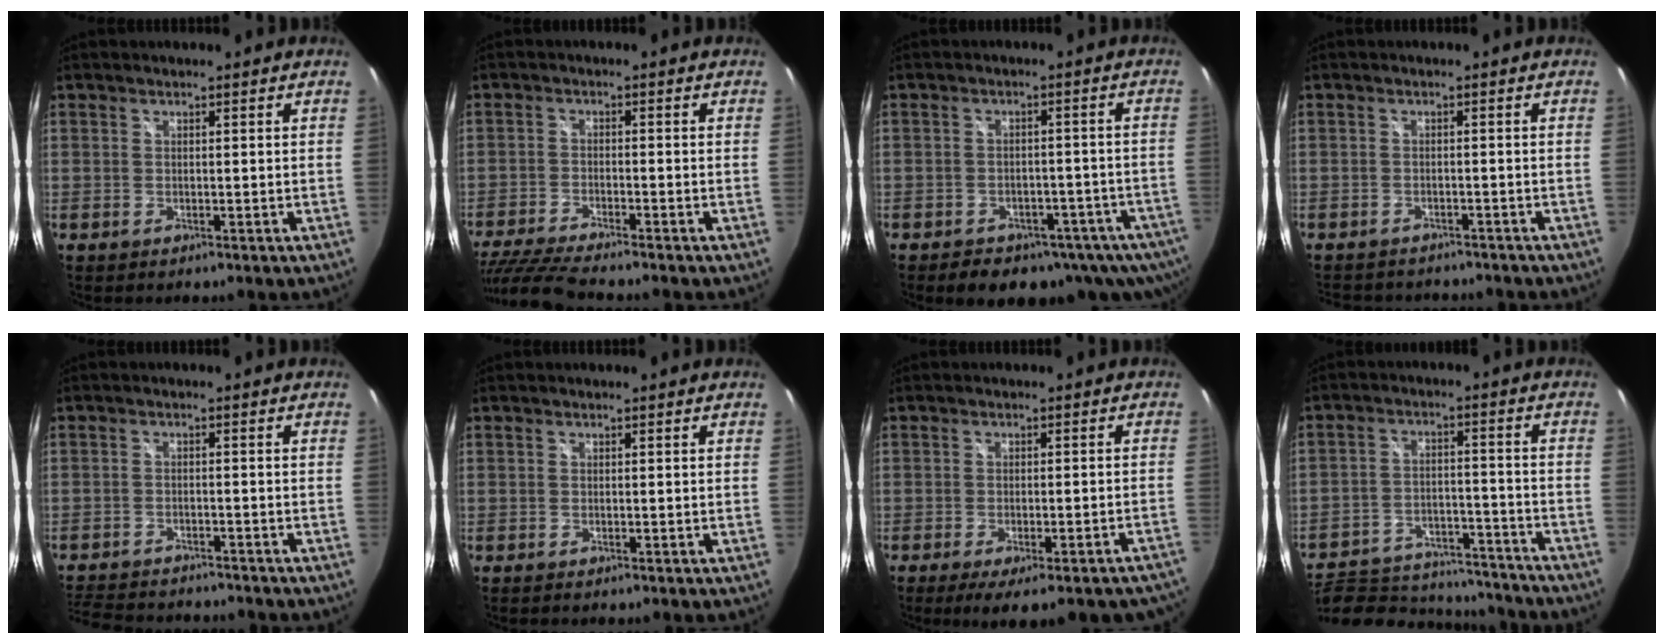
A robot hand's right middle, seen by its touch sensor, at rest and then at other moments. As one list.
[{"total": 10.0, "force": [-9.0, 0.0, 4.3], "torque": [-0.114, -0.029, -0.167]}, {"total": 11.9, "force": [-7.9, 6.6, 5.9], "torque": [-0.113, 0.000, -0.090]}, {"total": 8.0, "force": [-7.0, 2.9, 2.5], "torque": [-0.060, -0.015, -0.101]}, {"total": 11.9, "force": [-10.6, 3.6, 4.1], "torque": [-0.107, -0.011, -0.167]}, {"total": 0.0}, {"total": 14.0, "force": [-11.4, 2.8, 7.6], "torque": [-0.121, -0.043, -0.140]}, {"total": 19.9, "force": [-16.6, 8.3, 7.1], "torque": [-0.159, 0.006, -0.218]}]